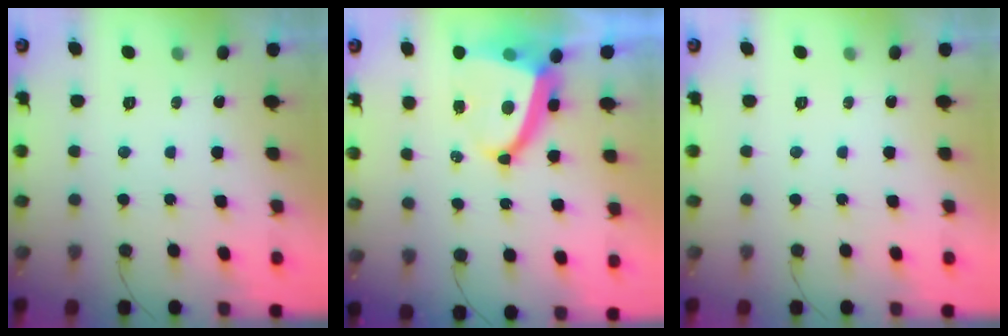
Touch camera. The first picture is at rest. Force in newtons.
{"total": 9.4, "press": 9.3, "slide": 1.0}
{"total": 0.0}